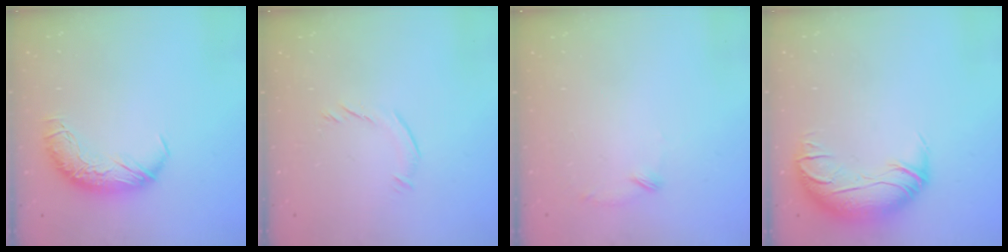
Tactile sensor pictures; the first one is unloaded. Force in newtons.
{"total": 4.8, "press": 4.5, "slide": 1.5}
{"total": 6.8, "press": 6.7, "slide": 0.9}
{"total": 3.0, "press": 1.0, "slide": 2.8}